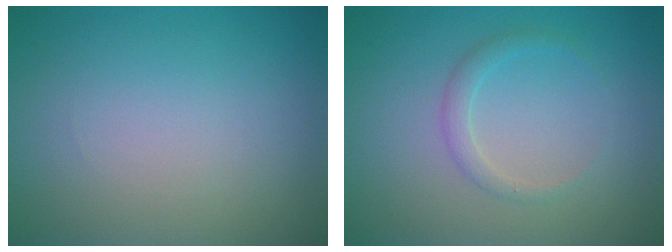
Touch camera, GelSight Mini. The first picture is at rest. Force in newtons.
{"total": 1.4, "press": 1.4, "slide": 0.2}